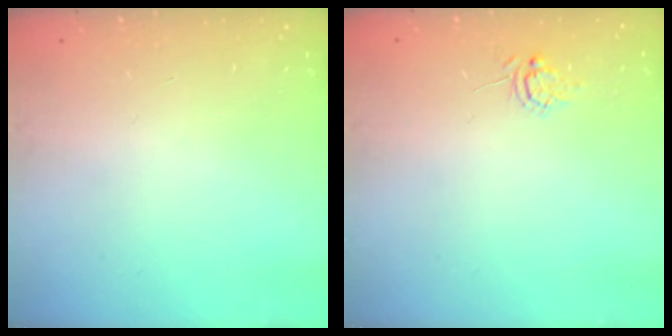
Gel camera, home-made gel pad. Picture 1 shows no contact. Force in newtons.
{"total": 3.9, "press": 3.9, "slide": 0.2}